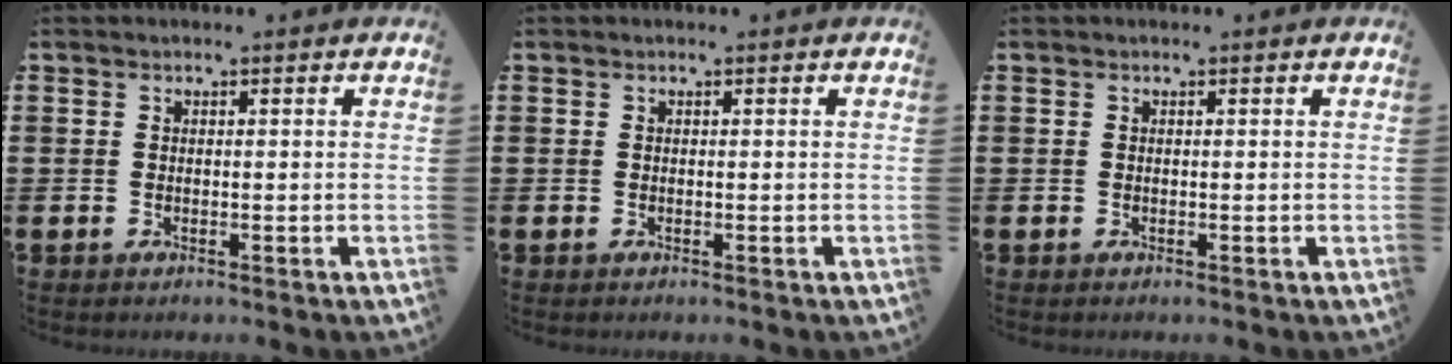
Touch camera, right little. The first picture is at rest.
{"total": 0.0}
{"total": 0.0}